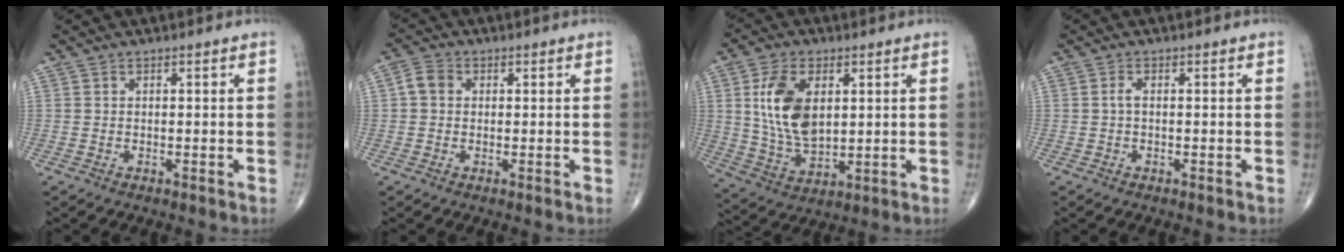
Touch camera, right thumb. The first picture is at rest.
{"total": 3.2, "force": [0.3, 2.7, 1.8], "torque": [-0.030, 0.010, 0.002]}
{"total": 13.2, "force": [3.0, 7.7, 10.3], "torque": [-0.184, -0.015, 0.064]}
{"total": 1.0, "force": [-0.1, 0.3, 0.9], "torque": [-0.020, 0.000, -0.005]}